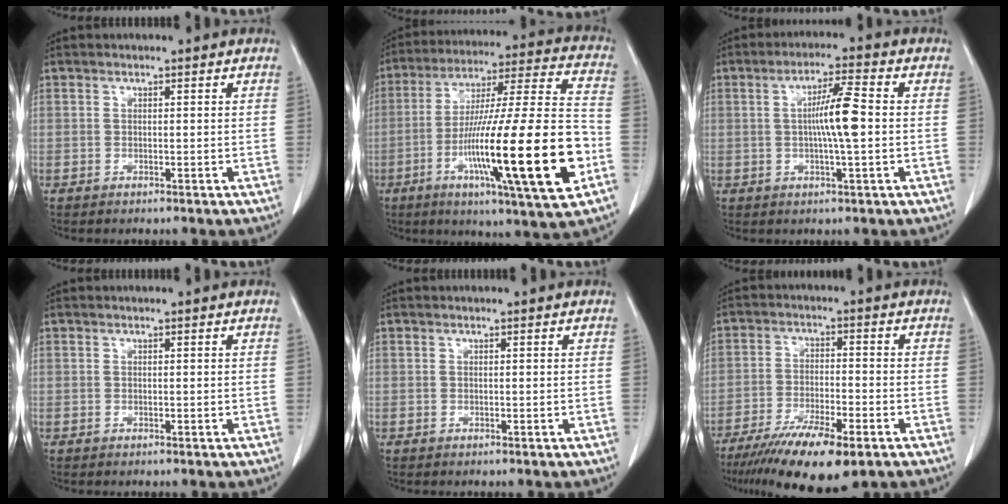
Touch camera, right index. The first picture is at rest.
{"total": 25.8, "force": [-7.8, 1.2, 24.5], "torque": [-0.387, -0.020, -0.128]}
{"total": 6.7, "force": [0.1, 0.1, 6.7], "torque": [-0.117, 0.004, 0.002]}
{"total": 0.0}
{"total": 0.0}
{"total": 12.5, "force": [-8.4, 2.4, 9.0], "torque": [-0.154, -0.029, -0.139]}